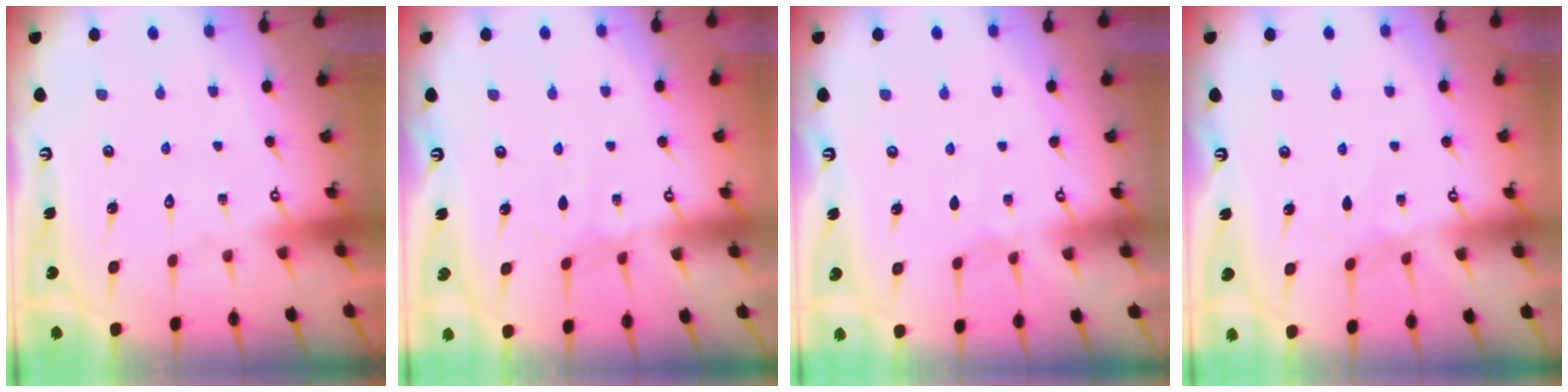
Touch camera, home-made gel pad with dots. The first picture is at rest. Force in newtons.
{"total": 1.9, "press": 1.9, "slide": 0.5}
{"total": 2.3, "press": 2.2, "slide": 0.5}
{"total": 2.4, "press": 2.4, "slide": 0.5}